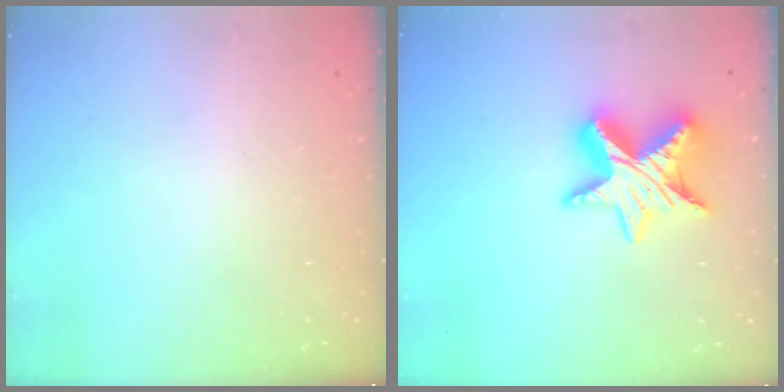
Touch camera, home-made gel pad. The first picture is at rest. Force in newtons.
{"total": 12.1, "press": 12.1, "slide": 0.9}